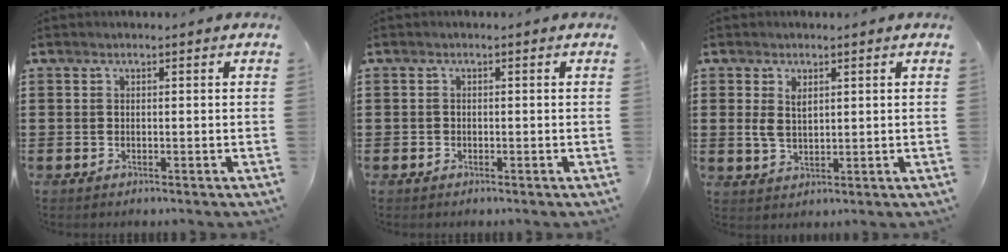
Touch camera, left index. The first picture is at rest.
{"total": 0.7, "force": [-0.4, 0.5, 0.1], "torque": [-0.003, 0.002, -0.009]}
{"total": 3.1, "force": [1.2, 1.7, 2.3], "torque": [-0.050, 0.006, 0.022]}